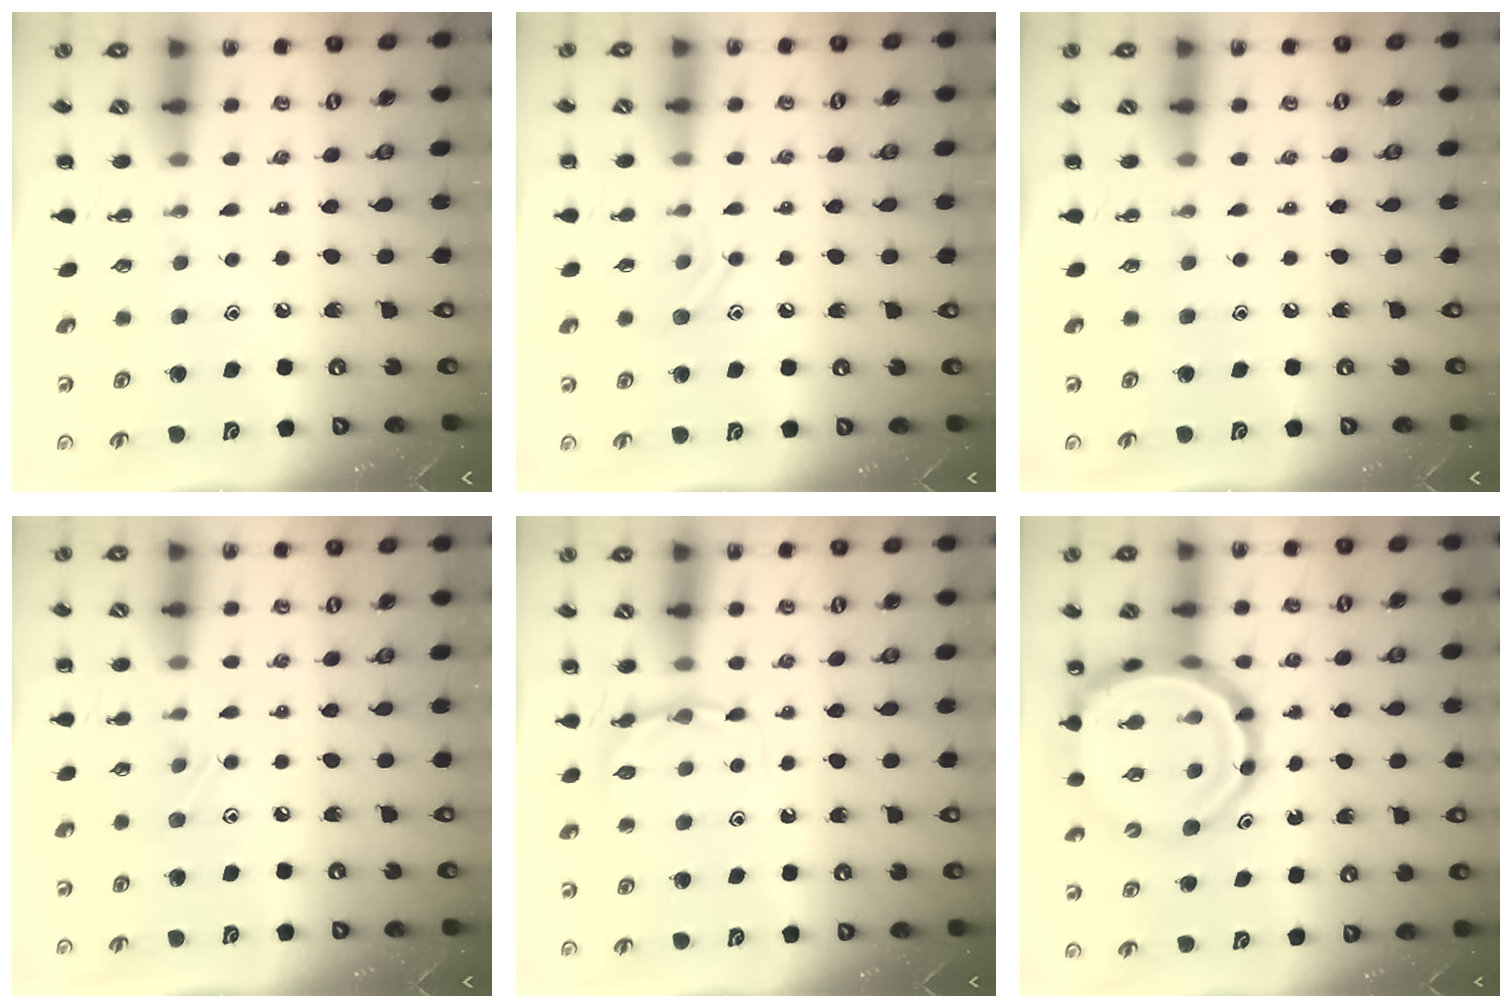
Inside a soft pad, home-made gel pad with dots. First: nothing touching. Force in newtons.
{"total": 7.5, "press": 7.4, "slide": 1.4}
{"total": 0.0}
{"total": 5.5, "press": 5.2, "slide": 1.7}
{"total": 5.9, "press": 5.7, "slide": 1.7}
{"total": 14.4, "press": 13.8, "slide": 4.2}